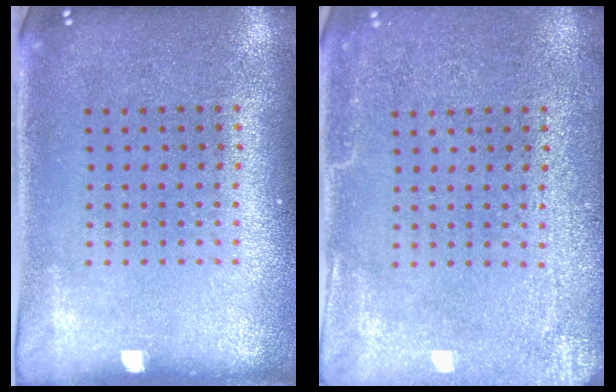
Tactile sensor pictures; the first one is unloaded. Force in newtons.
{"total": 3.0, "press": 3.0, "slide": 0.3}